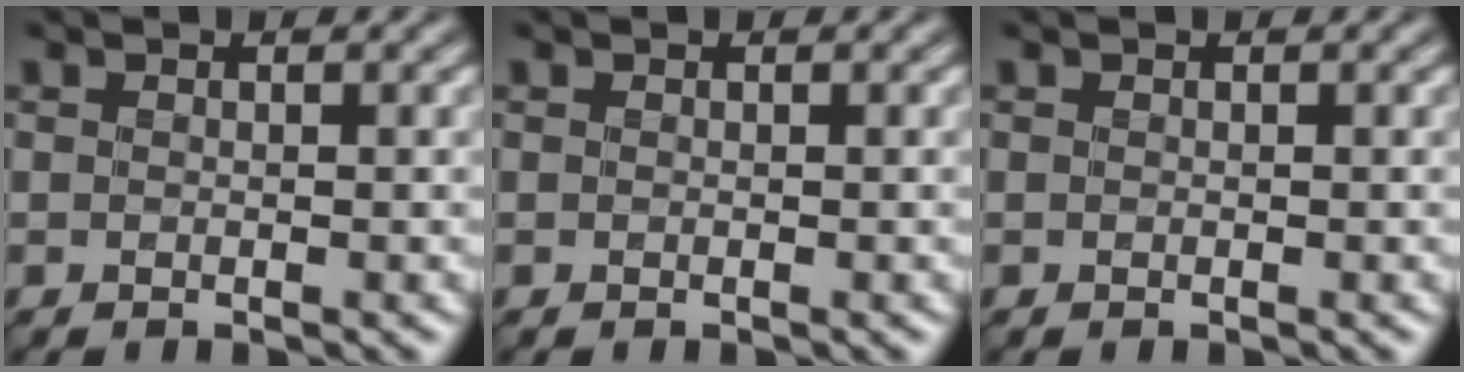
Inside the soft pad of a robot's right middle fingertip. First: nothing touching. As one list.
[{"total": 0.0}, {"total": 0.0}]